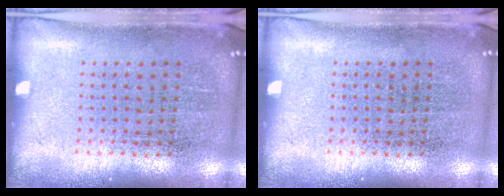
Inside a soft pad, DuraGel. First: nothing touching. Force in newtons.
{"total": 0.0}